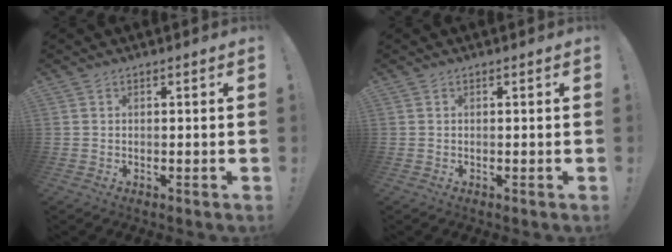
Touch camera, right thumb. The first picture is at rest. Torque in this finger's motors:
{"motor_torque": [0.00, 0.00, 0.00, 0.00, 0.00]}